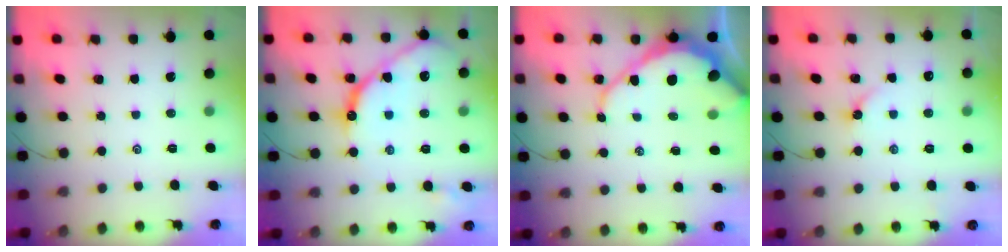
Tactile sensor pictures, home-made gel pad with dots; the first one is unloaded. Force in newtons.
{"total": 13.4, "press": 13.3, "slide": 1.1}
{"total": 12.4, "press": 12.3, "slide": 1.4}
{"total": 2.6, "press": 2.6, "slide": 0.4}